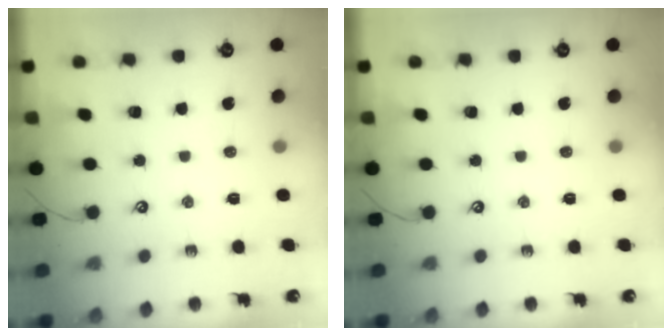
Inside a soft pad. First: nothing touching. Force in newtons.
{"total": 0.0}